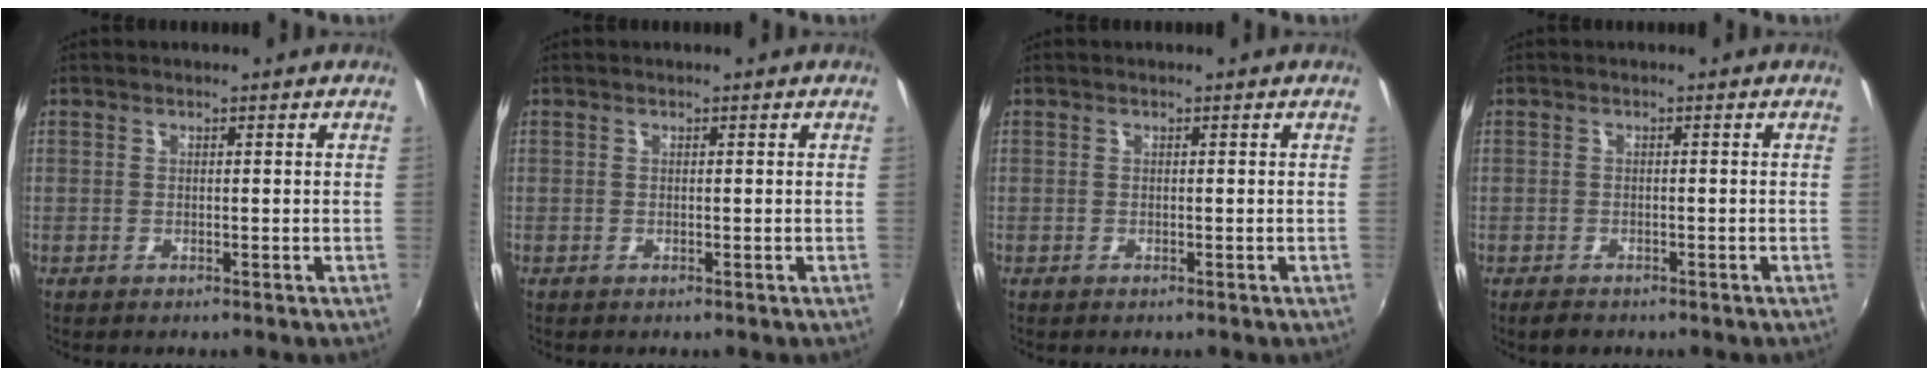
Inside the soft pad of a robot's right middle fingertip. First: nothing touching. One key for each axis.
{"total": 0.0}
{"total": 0.0}
{"total": 2.3, "fx": -1.8, "fy": 1.4, "fz": 0.7, "tx": -0.019, "ty": -0.005, "tz": -0.030}